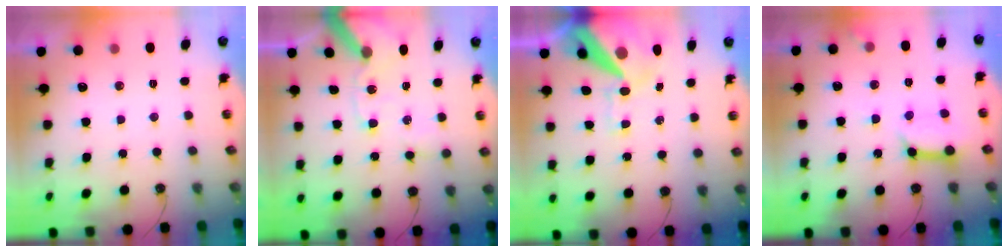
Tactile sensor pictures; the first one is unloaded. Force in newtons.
{"total": 12.6, "press": 12.4, "slide": 1.8}
{"total": 18.4, "press": 18.3, "slide": 2.3}
{"total": 10.5, "press": 10.4, "slide": 1.4}